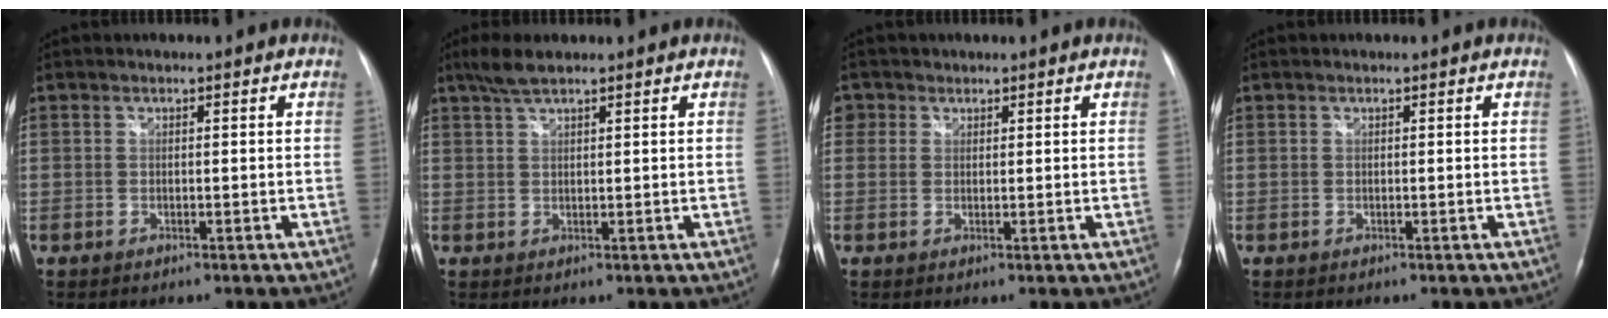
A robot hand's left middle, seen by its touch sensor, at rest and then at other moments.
{"total": 3.5, "force": [2.8, 0.5, 2.1], "torque": [-0.051, 0.009, 0.059]}
{"total": 2.5, "force": [1.2, 2.2, 0.1], "torque": [0.008, 0.005, 0.019]}
{"total": 0.0}